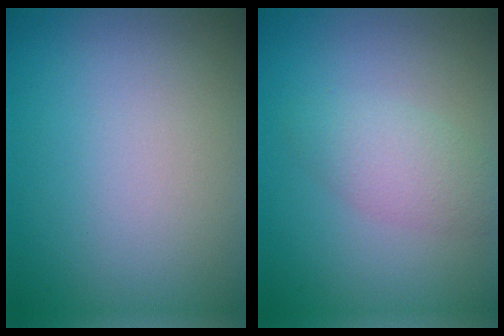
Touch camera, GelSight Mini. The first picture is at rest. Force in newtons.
{"total": 2.7, "press": 2.7, "slide": 0.1}